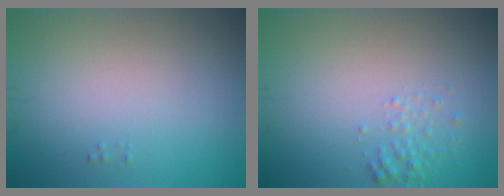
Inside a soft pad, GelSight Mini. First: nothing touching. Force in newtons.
{"total": 1.3, "press": 1.3, "slide": 0.1}